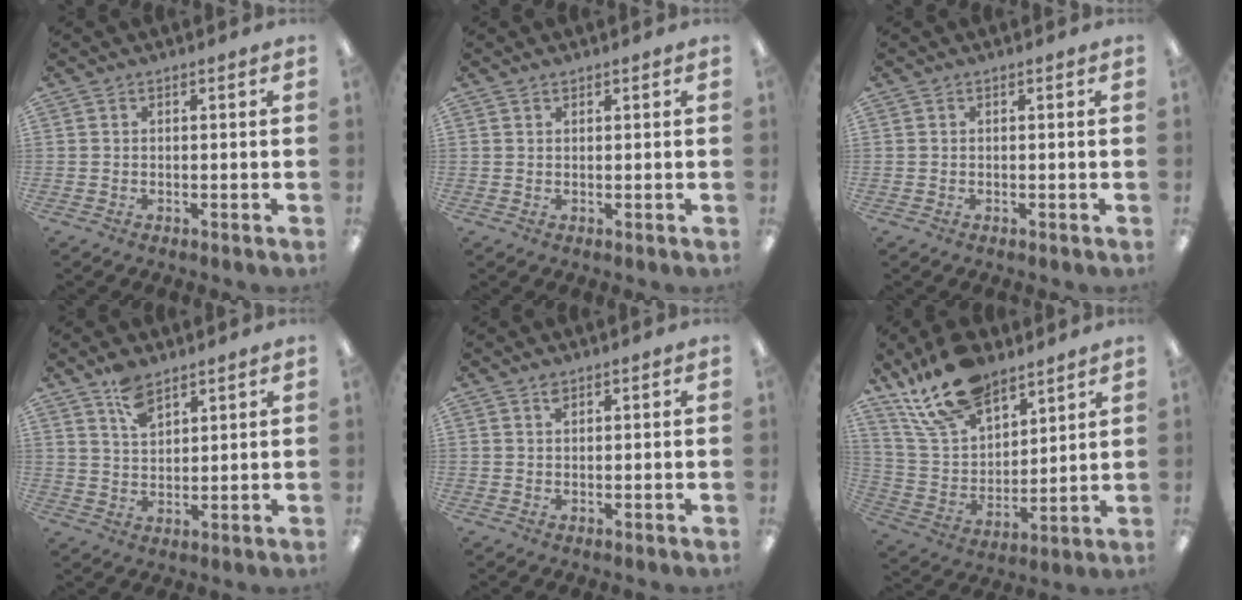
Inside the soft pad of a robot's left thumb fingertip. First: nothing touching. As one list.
[{"total": 0.7, "force": [0.6, 0.2, 0.2], "torque": [-0.004, 0.000, 0.012]}, {"total": 0.0}, {"total": 6.4, "force": [4.5, 3.0, 3.3], "torque": [-0.060, -0.017, 0.082]}, {"total": 1.2, "force": [0.9, 0.5, 0.6], "torque": [-0.014, 0.000, 0.017]}, {"total": 18.2, "force": [13.1, 9.2, 8.7], "torque": [-0.170, -0.060, 0.242]}]